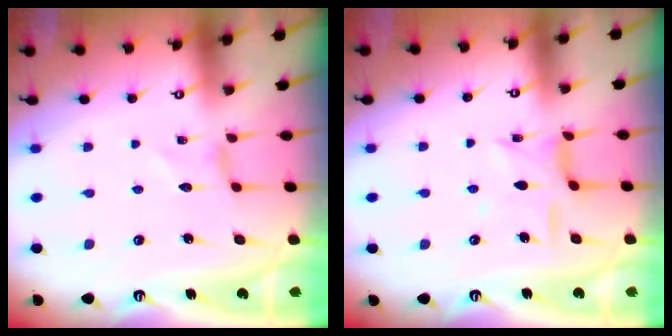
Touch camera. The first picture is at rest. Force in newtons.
{"total": 7.5, "press": 7.5, "slide": 0.3}